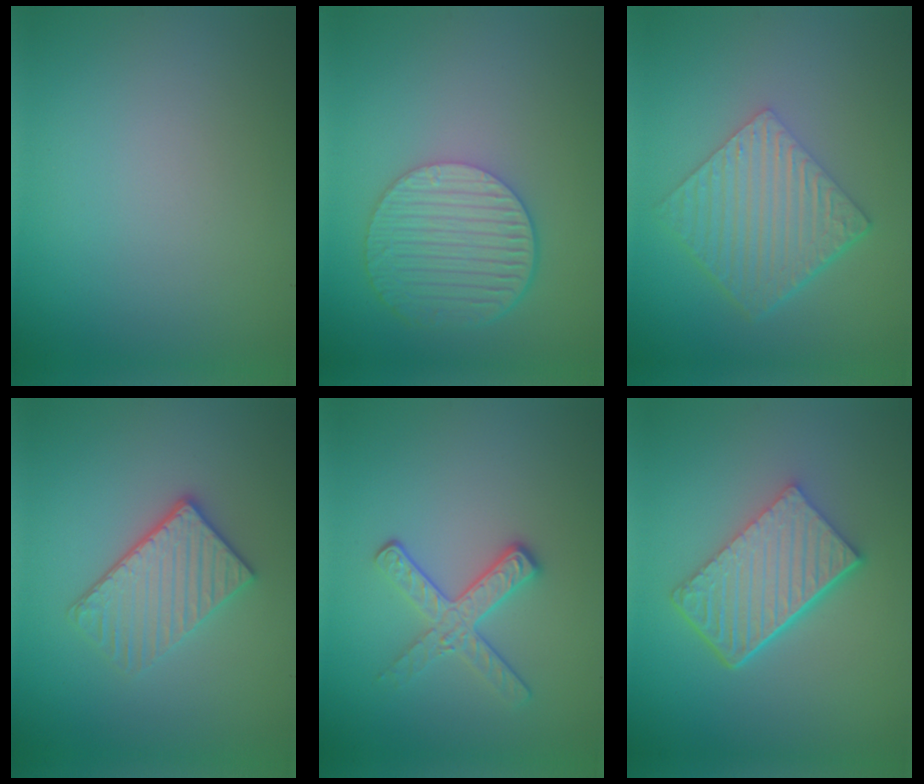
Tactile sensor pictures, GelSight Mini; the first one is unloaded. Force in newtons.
{"total": 6.1, "press": 4.5, "slide": 4.2}
{"total": 6.0, "press": 4.1, "slide": 4.4}
{"total": 3.8, "press": 3.2, "slide": 2.0}
{"total": 2.9, "press": 2.6, "slide": 1.3}
{"total": 6.6, "press": 4.5, "slide": 4.9}